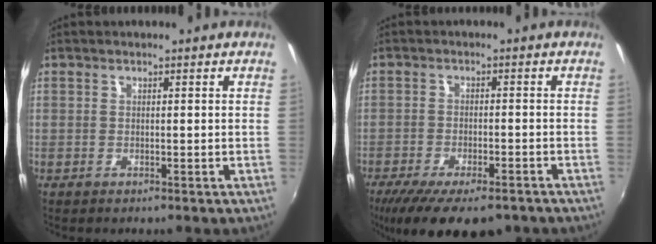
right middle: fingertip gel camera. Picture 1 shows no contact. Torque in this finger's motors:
{"motor_torque": [1.30, -0.84, 0.22, 0.13]}